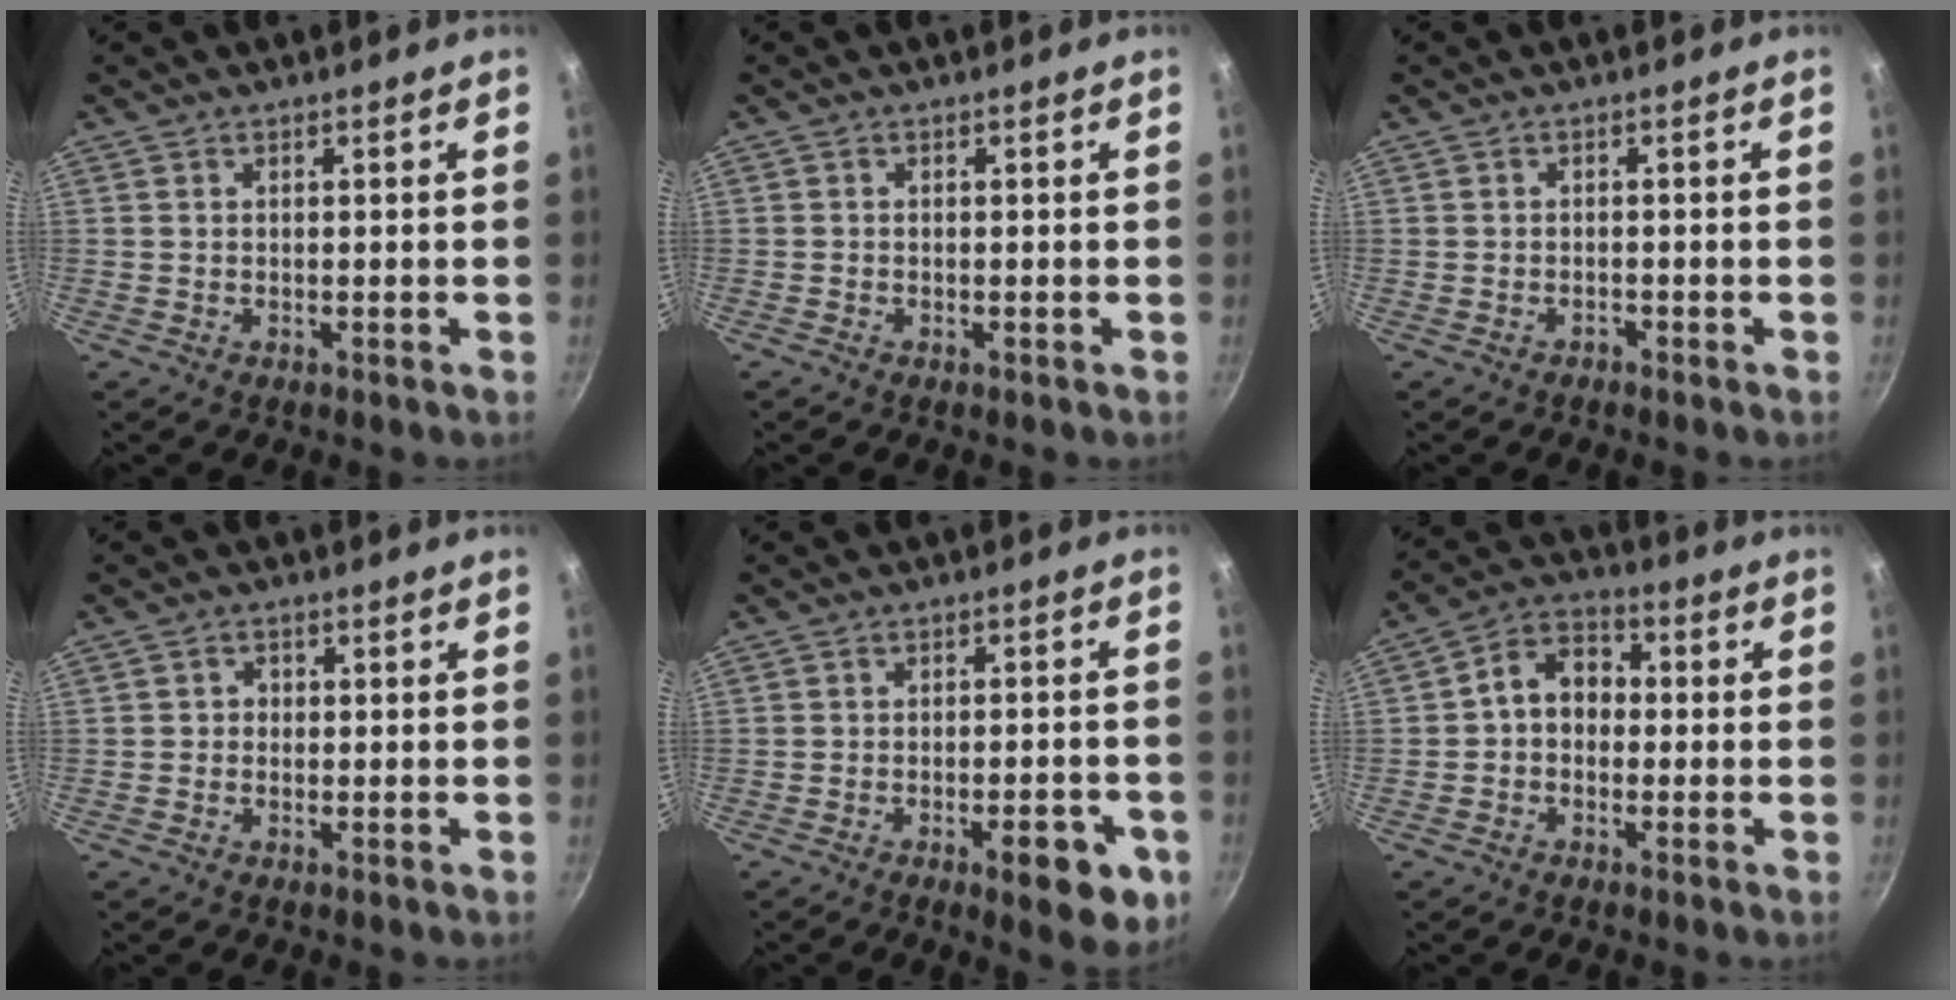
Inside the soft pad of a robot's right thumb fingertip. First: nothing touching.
{"total": 0.0}
{"total": 0.7, "force": [-0.7, 0.3, 0.0], "torque": [-0.003, 0.012, -0.009]}
{"total": 1.6, "force": [-0.2, 1.5, 0.5], "torque": [0.000, 0.003, -0.008]}
{"total": 9.6, "force": [-3.9, 3.5, 8.0], "torque": [-0.073, 0.017, -0.045]}
{"total": 7.6, "force": [-0.3, 6.0, 4.8], "torque": [-0.045, 0.027, -0.025]}